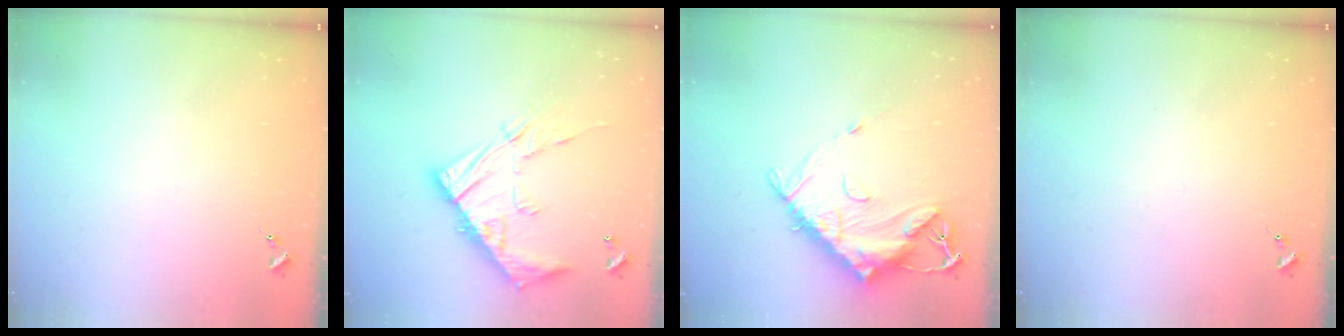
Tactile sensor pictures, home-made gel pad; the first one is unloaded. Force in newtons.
{"total": 17.3, "press": 17.3, "slide": 1.4}
{"total": 14.5, "press": 14.4, "slide": 1.4}
{"total": 0.0}